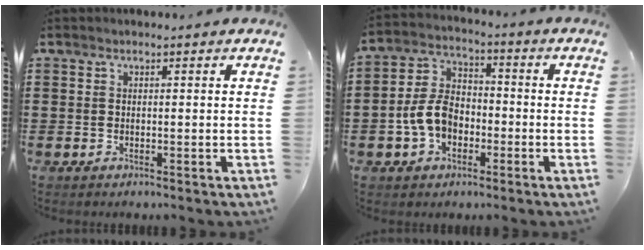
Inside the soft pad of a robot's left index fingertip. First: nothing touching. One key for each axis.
{"total": 7.5, "fx": -2.4, "fy": 5.3, "fz": 4.7, "tx": -0.120, "ty": 0.010, "tz": -0.053}